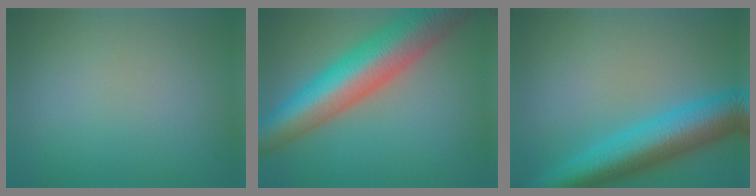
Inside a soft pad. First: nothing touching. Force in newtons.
{"total": 11.9, "press": 11.9, "slide": 0.7}
{"total": 8.8, "press": 8.8, "slide": 0.3}